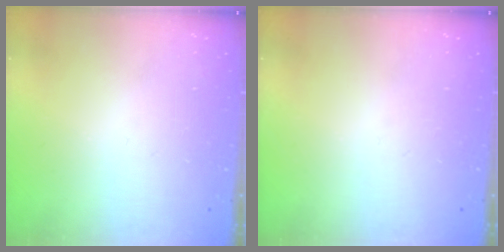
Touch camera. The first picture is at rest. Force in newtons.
{"total": 0.0}